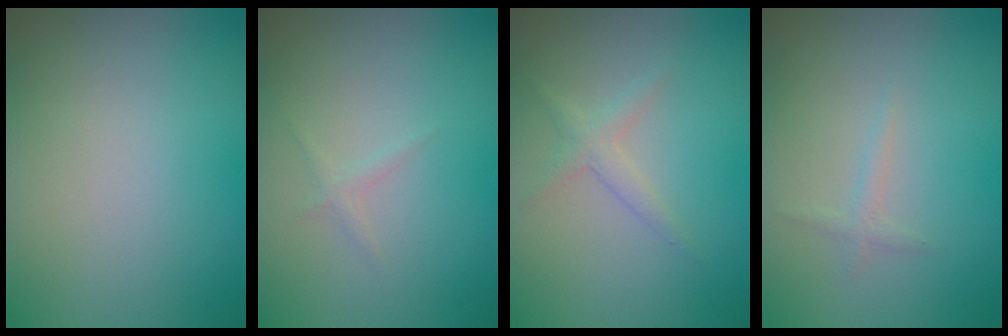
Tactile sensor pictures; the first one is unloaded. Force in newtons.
{"total": 0.7, "press": 0.7, "slide": 0.1}
{"total": 1.4, "press": 1.4, "slide": 0.0}
{"total": 0.8, "press": 0.8, "slide": 0.0}